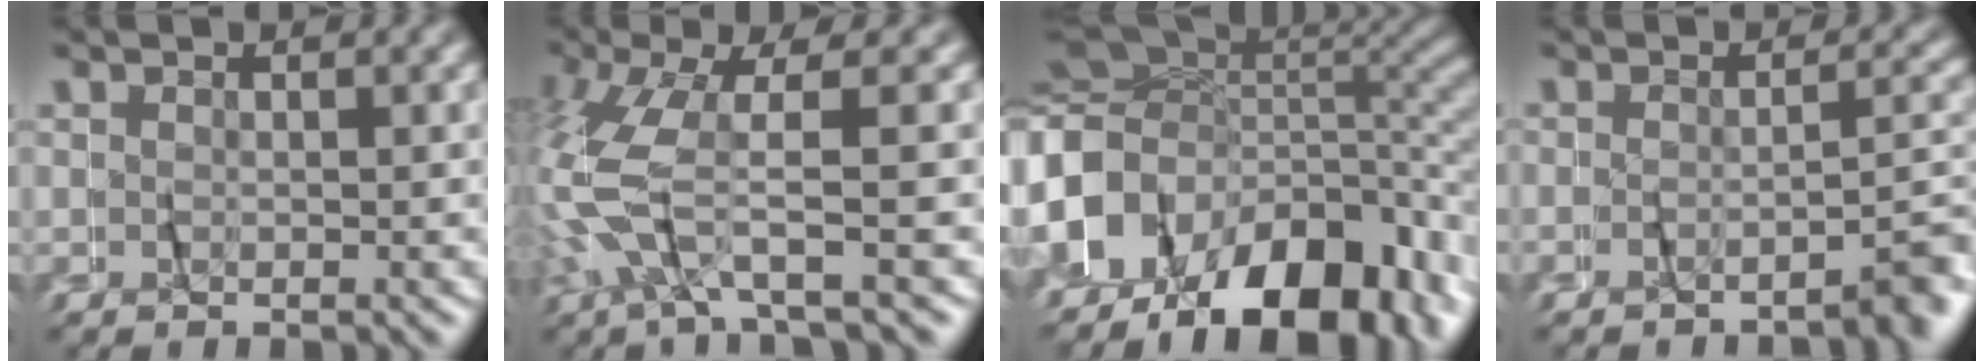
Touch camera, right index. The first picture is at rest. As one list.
[{"total": 5.3, "force": [-1.6, 1.4, 4.8], "torque": [-0.144, -0.014, -0.021]}, {"total": 21.3, "force": [-5.2, 16.5, 12.4], "torque": [-0.250, -0.029, -0.088]}, {"total": 3.5, "force": [-3.0, -0.3, 1.7], "torque": [-0.015, 0.008, -0.056]}]